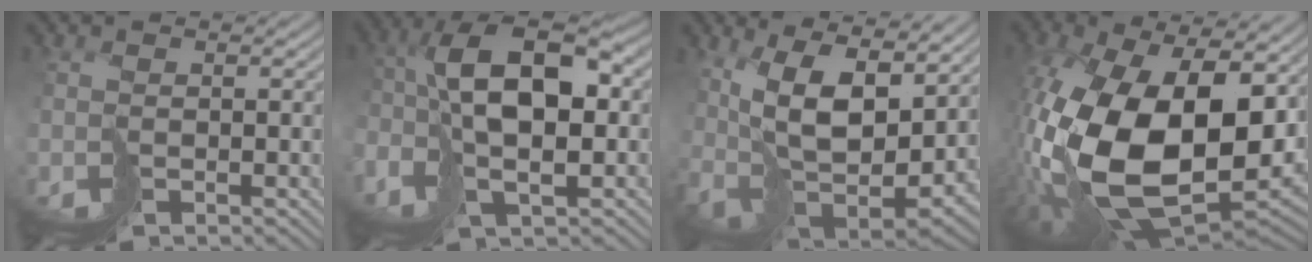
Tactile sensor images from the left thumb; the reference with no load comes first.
{"total": 11.6, "force": [0.3, 5.4, 10.2], "torque": [-0.212, 0.009, 0.001]}
{"total": 14.1, "force": [6.7, 5.8, 11.0], "torque": [-0.206, -0.002, 0.129]}
{"total": 20.2, "force": [0.3, 11.3, 16.7], "torque": [-0.391, -0.056, 0.034]}